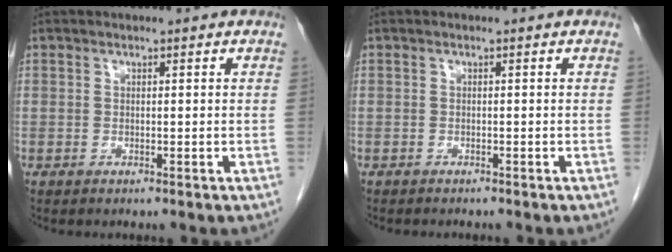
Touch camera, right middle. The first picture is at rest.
{"total": 1.5, "force": [-1.3, 0.5, 0.5], "torque": [-0.014, -0.002, -0.013]}